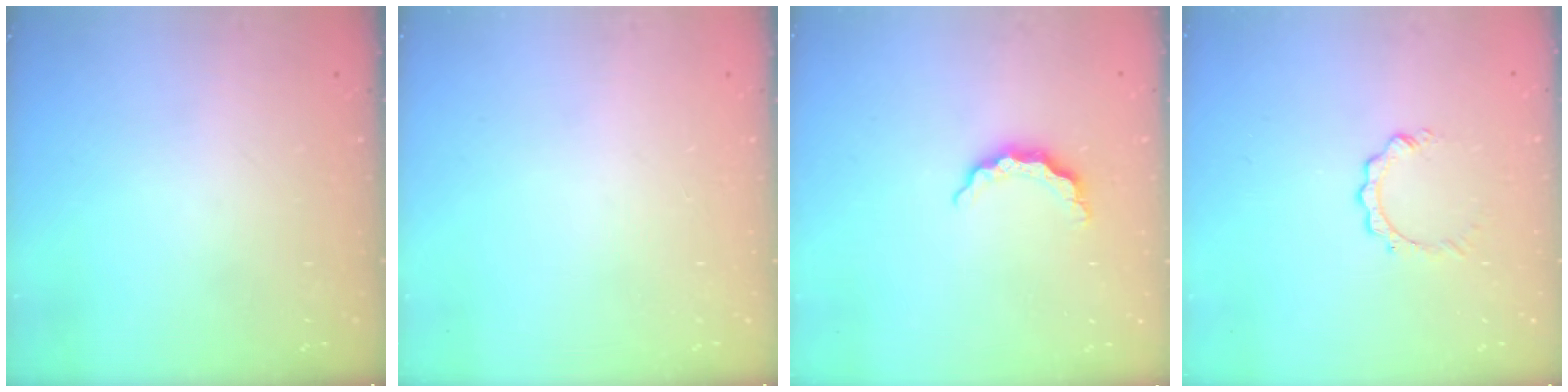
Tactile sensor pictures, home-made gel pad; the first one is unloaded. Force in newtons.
{"total": 0.0}
{"total": 5.3, "press": 5.2, "slide": 0.8}
{"total": 2.9, "press": 2.9, "slide": 0.3}